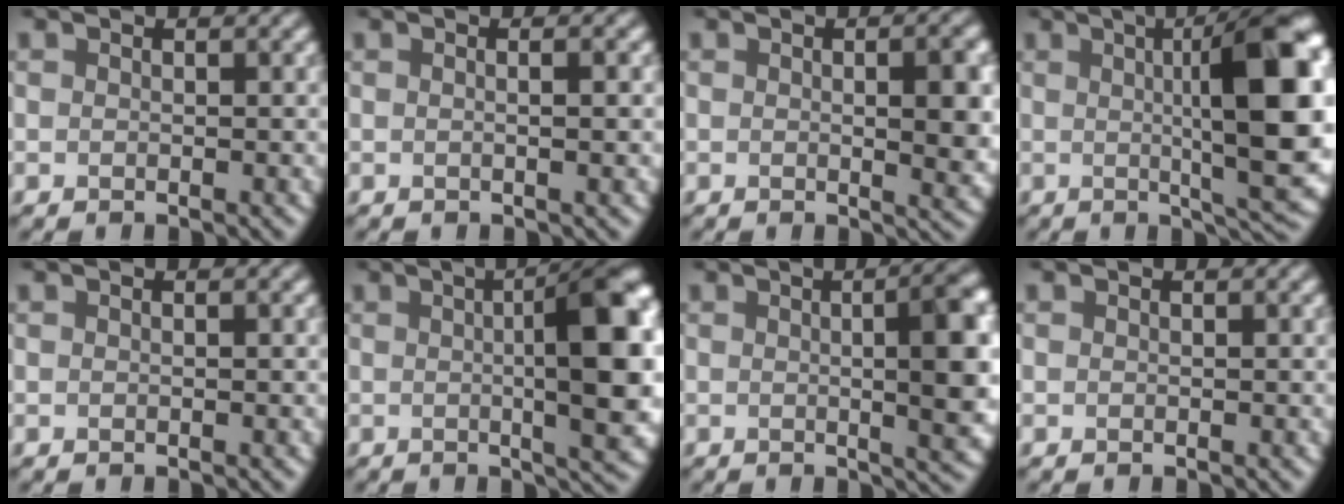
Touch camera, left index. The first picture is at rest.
{"total": 2.6, "force": [0.4, 1.0, 2.3], "torque": [-0.013, 0.003, -0.015]}
{"total": 5.5, "force": [0.3, 1.4, 5.3], "torque": [-0.065, 0.000, 0.009]}
{"total": 14.3, "force": [1.5, 3.6, 13.8], "torque": [-0.158, 0.011, 0.023]}
{"total": 0.0}
{"total": 11.5, "force": [0.9, 3.3, 11.0], "torque": [-0.111, 0.012, 0.011]}
{"total": 9.3, "force": [0.7, 2.9, 8.8], "torque": [-0.074, 0.016, 0.004]}
{"total": 0.0}